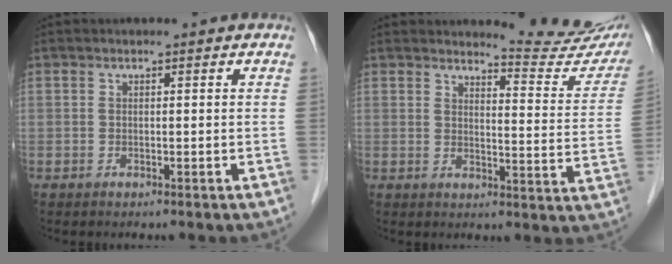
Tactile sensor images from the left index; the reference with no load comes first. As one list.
[{"total": 11.2, "force": [11.0, 0.7, 2.0], "torque": [-0.016, -0.069, 0.114]}]